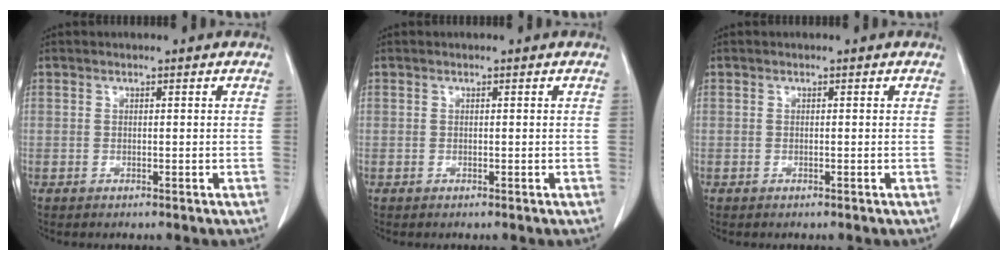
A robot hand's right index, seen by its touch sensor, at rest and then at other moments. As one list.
[{"total": 0.0}, {"total": 0.0}]